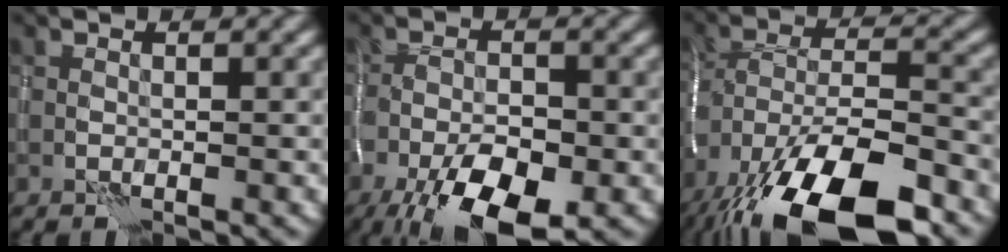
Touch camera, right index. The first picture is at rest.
{"total": 9.3, "force": [-4.9, 3.8, 7.0], "torque": [-0.138, -0.021, -0.083]}
{"total": 15.9, "force": [-10.3, 6.1, 10.5], "torque": [-0.218, -0.034, -0.162]}